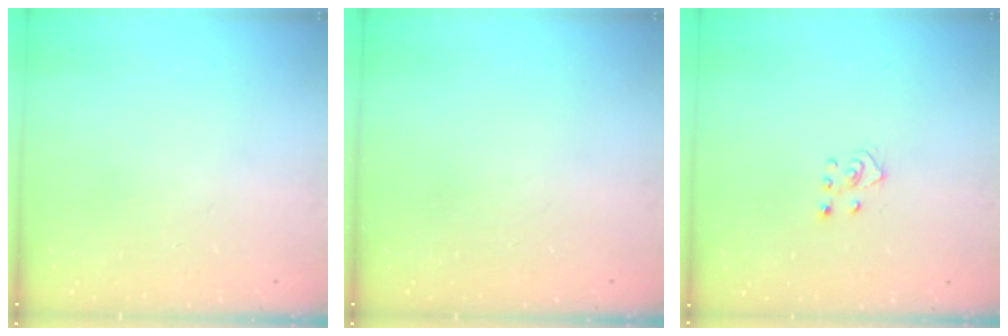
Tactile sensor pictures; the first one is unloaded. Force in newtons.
{"total": 0.0}
{"total": 3.1, "press": 3.1, "slide": 0.4}